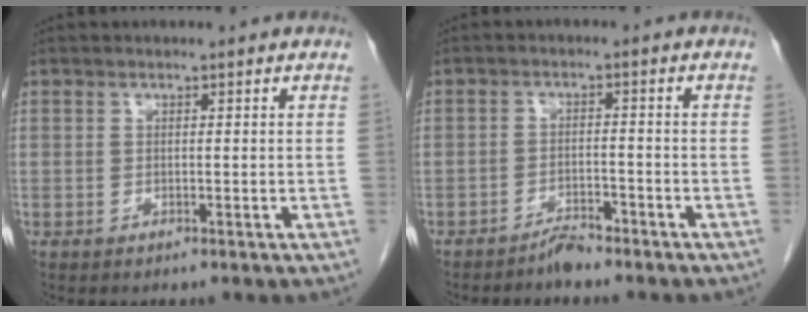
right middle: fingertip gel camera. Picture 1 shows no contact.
{"total": 2.6, "force": [-2.5, 0.3, 0.8], "torque": [-0.014, -0.003, -0.042]}